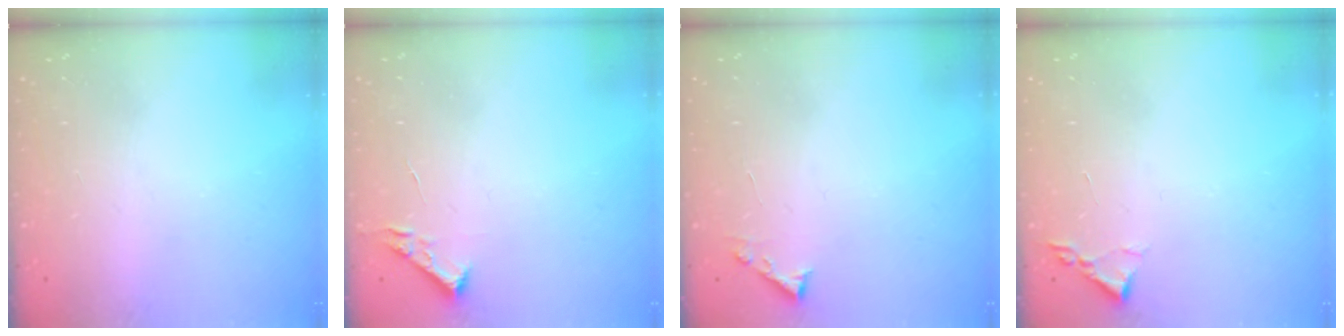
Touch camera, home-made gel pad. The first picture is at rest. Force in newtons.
{"total": 2.7, "press": 2.7, "slide": 0.4}
{"total": 3.6, "press": 3.6, "slide": 0.5}
{"total": 1.8, "press": 1.8, "slide": 0.3}